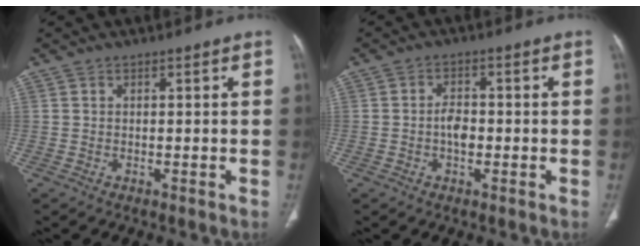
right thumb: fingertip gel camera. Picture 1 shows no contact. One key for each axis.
{"total": 3.4, "fx": -0.7, "fy": 2.1, "fz": 2.6, "tx": -0.039, "ty": 0.009, "tz": -0.016}